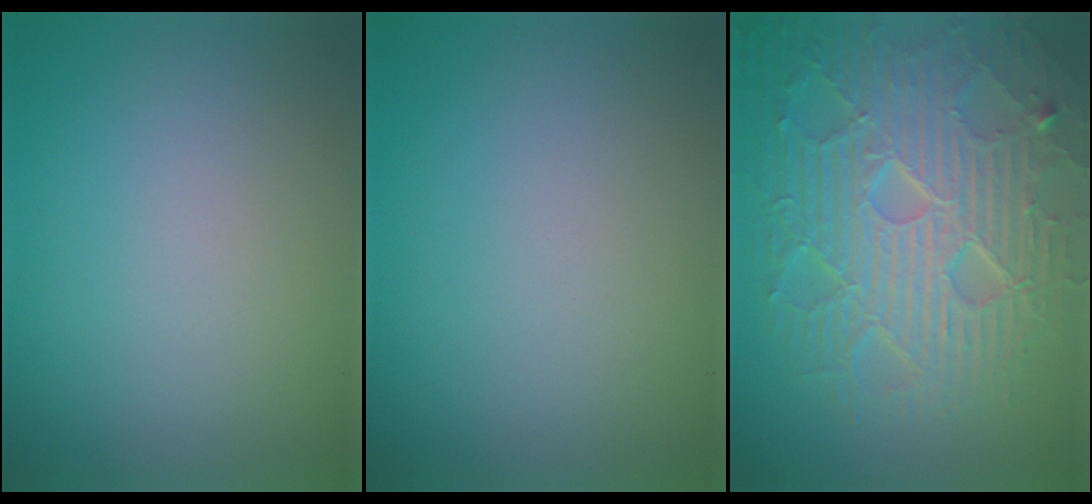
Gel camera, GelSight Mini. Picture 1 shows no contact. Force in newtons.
{"total": 0.0}
{"total": 10.4, "press": 6.7, "slide": 8.0}